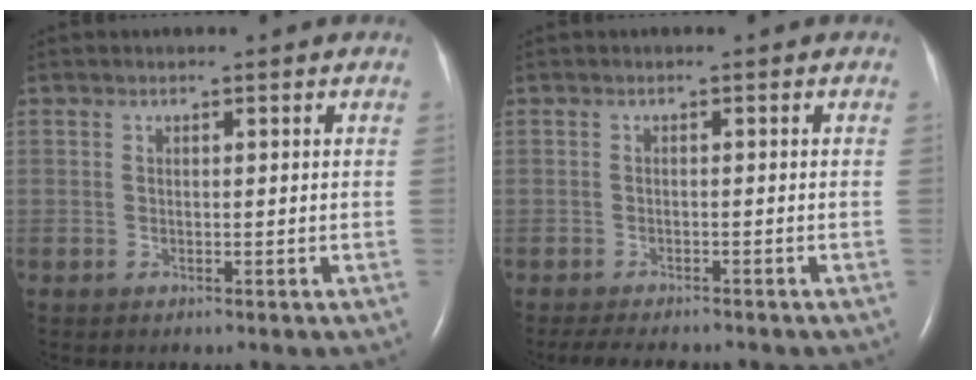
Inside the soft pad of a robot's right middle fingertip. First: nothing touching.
{"total": 7.6, "force": [-6.7, 1.7, 3.3], "torque": [-0.051, -0.010, -0.095]}